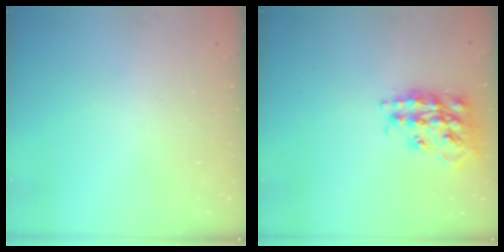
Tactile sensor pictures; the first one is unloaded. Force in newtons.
{"total": 18.4, "press": 18.4, "slide": 1.2}